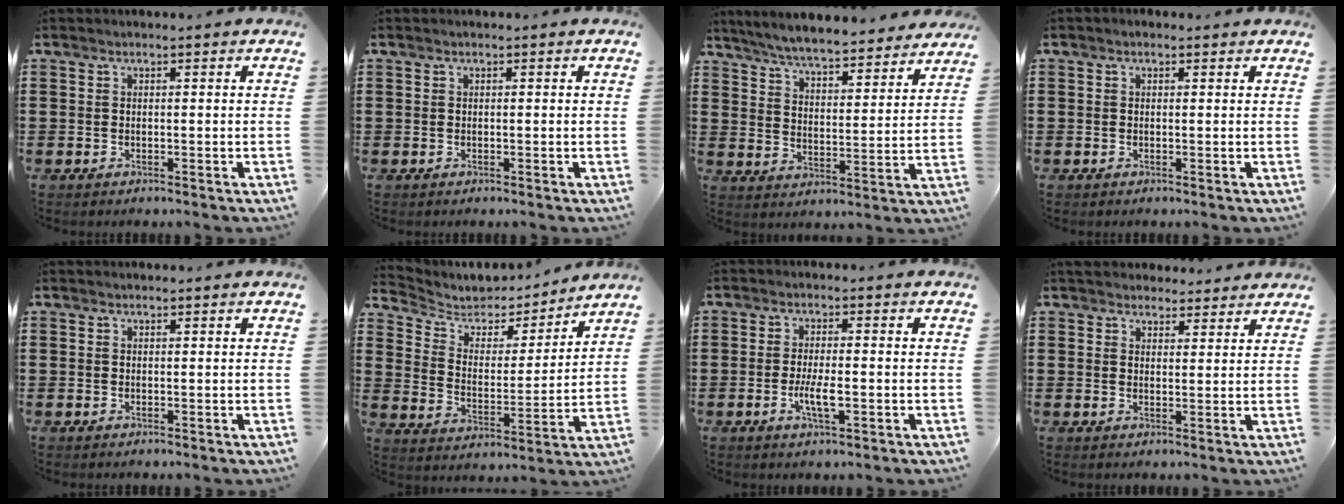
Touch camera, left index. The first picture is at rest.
{"total": 0.0}
{"total": 6.0, "force": [5.9, -0.2, 1.3], "torque": [-0.053, -0.039, 0.101]}
{"total": 0.8, "force": [0.0, 0.8, 0.2], "torque": [-0.005, 0.006, -0.001]}
{"total": 0.0}
{"total": 4.6, "force": [4.0, 2.2, 0.9], "torque": [-0.047, -0.030, 0.063]}
{"total": 4.2, "force": [-1.1, 0.9, 3.9], "torque": [-0.079, -0.004, -0.023]}
{"total": 3.3, "force": [3.1, 1.4, -0.1], "torque": [-0.001, -0.005, 0.057]}